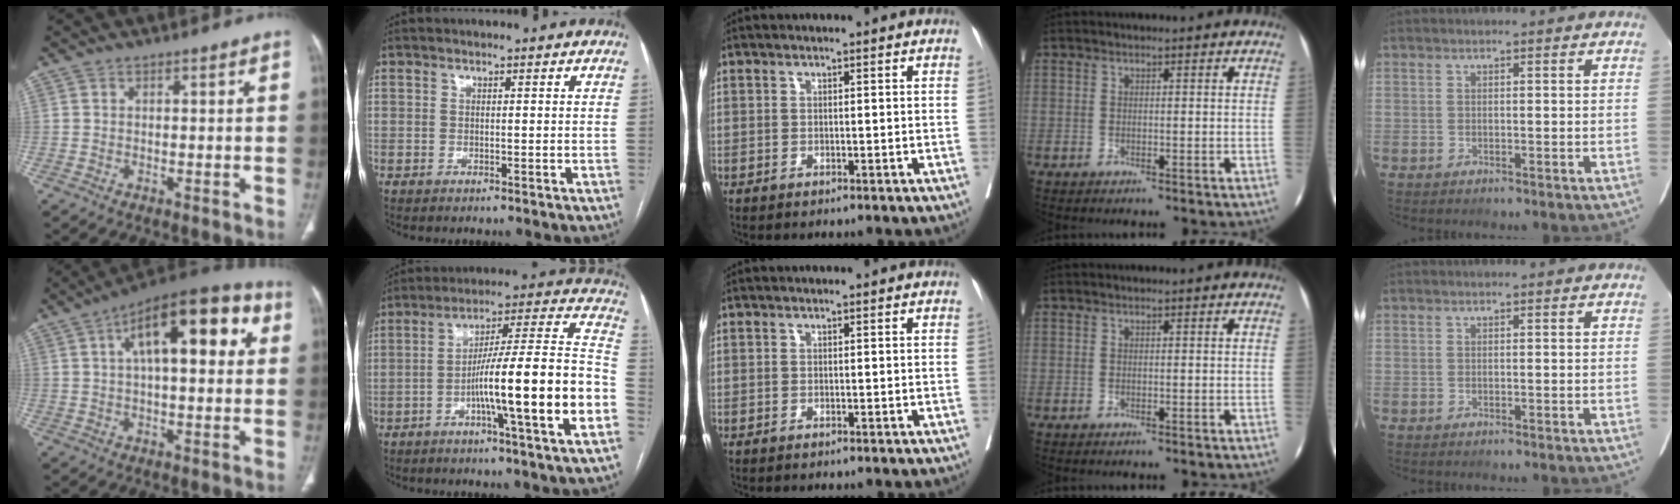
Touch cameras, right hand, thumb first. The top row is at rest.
{"thumb": {"total": 19.5, "force": [5.6, 8.2, 16.8], "torque": [-0.222, 0.028, 0.074]}, "index": {"total": 19.3, "force": [-6.0, -0.3, 18.3], "torque": [-0.252, 0.012, -0.095]}}